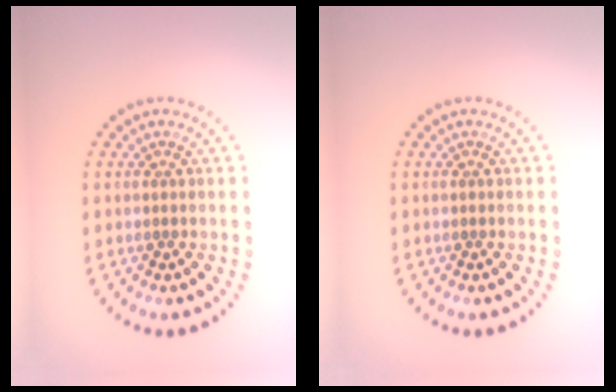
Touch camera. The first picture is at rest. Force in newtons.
{"total": 0.0}